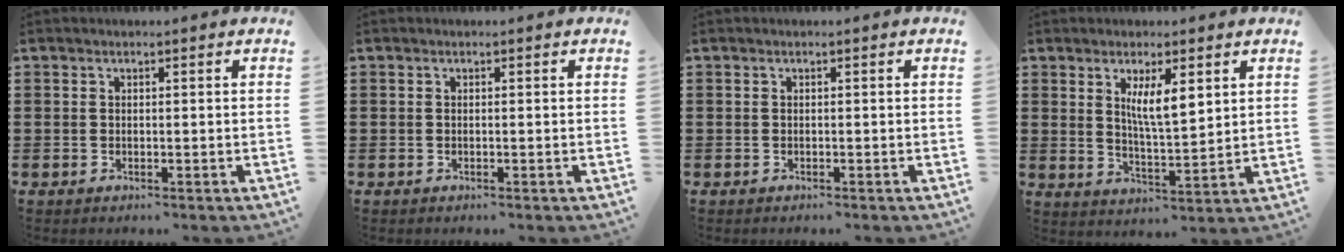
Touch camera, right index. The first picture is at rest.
{"total": 0.0}
{"total": 0.0}
{"total": 5.7, "force": [2.5, 1.4, 5.0], "torque": [-0.096, -0.001, 0.040]}